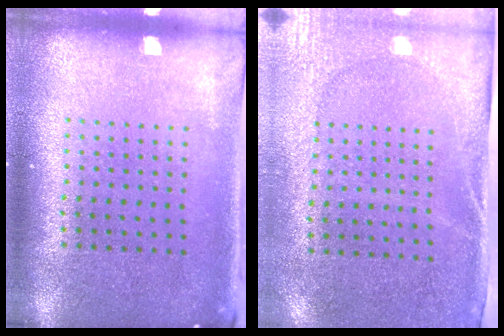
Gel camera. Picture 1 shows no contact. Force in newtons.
{"total": 2.8, "press": 2.3, "slide": 1.6}